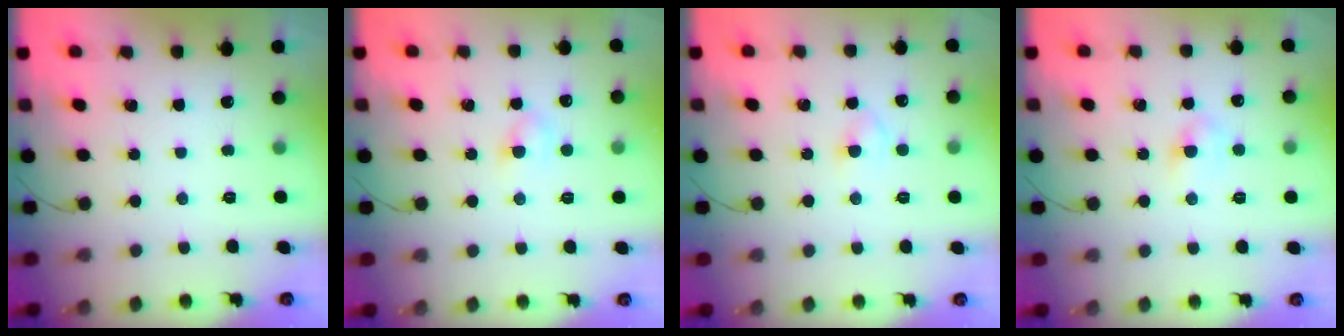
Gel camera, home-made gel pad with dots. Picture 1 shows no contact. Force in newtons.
{"total": 3.2, "press": 3.0, "slide": 1.1}
{"total": 2.3, "press": 2.1, "slide": 1.0}
{"total": 3.8, "press": 3.7, "slide": 1.0}